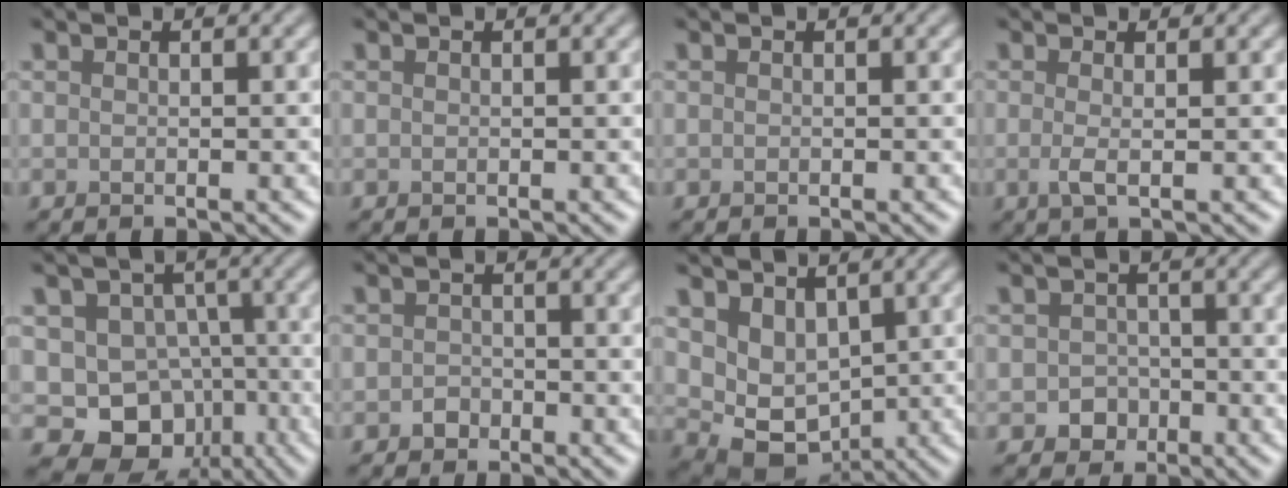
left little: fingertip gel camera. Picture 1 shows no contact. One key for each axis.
{"total": 0.0}
{"total": 0.0}
{"total": 1.7, "fx": 0.0, "fy": 0.4, "fz": 1.6, "tx": -0.030, "ty": 0.000, "tz": -0.003}
{"total": 9.2, "fx": -3.3, "fy": 7.9, "fz": 3.5, "tx": -0.031, "ty": -0.004, "tz": -0.068}
{"total": 1.1, "fx": -0.6, "fy": 0.9, "fz": 0.3, "tx": -0.001, "ty": -0.002, "tz": -0.013}
{"total": 5.1, "fx": 0.9, "fy": 4.0, "fz": 3.1, "tx": -0.056, "ty": -0.018, "tz": 0.034}
{"total": 2.2, "fx": -0.8, "fy": 1.9, "fz": 0.7, "tx": -0.003, "ty": -0.003, "tz": -0.015}